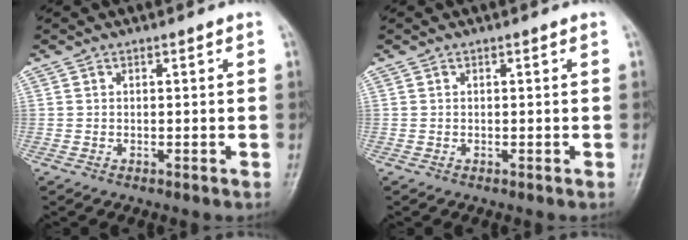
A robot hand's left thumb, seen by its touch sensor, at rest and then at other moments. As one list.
[{"total": 0.0}]